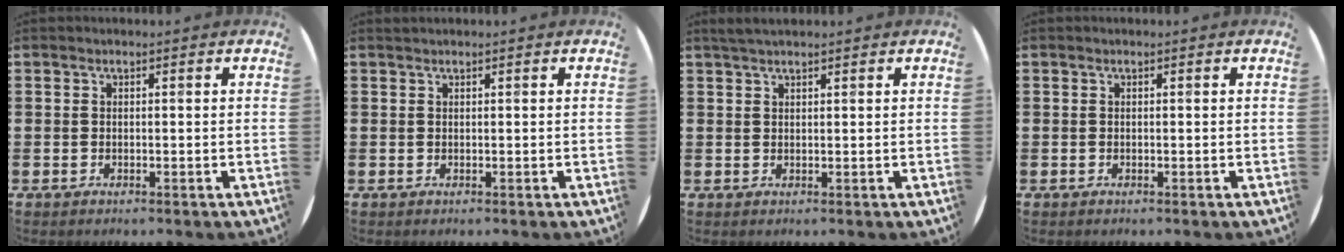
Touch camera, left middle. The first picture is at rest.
{"total": 0.0}
{"total": 1.6, "force": [1.4, 0.1, 0.7], "torque": [-0.014, 0.003, 0.026]}
{"total": 0.0}